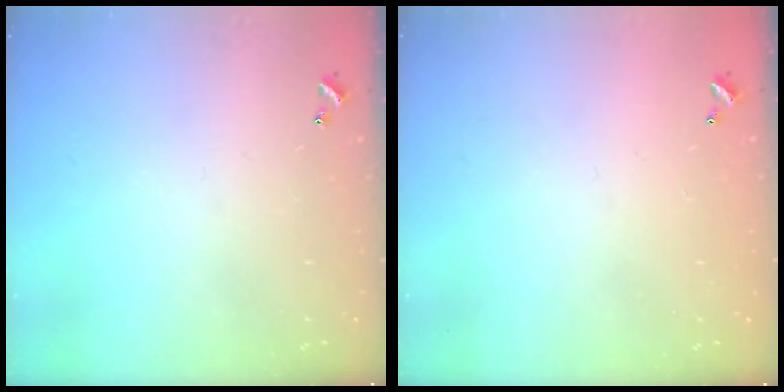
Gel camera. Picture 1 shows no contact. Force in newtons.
{"total": 2.9, "press": 2.9, "slide": 0.1}